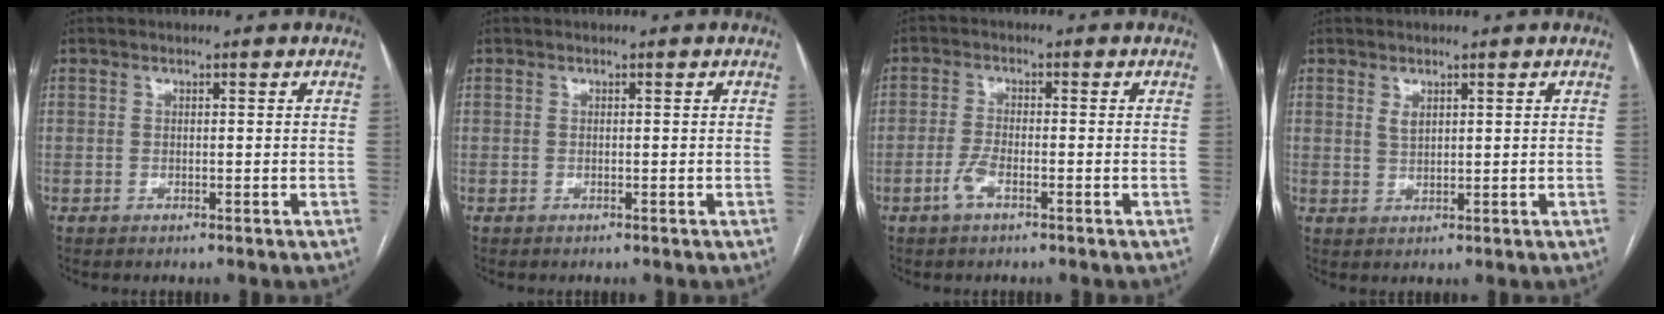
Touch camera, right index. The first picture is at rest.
{"total": 0.0}
{"total": 3.0, "force": [-1.7, 0.7, 2.4], "torque": [-0.056, -0.001, -0.035]}
{"total": 1.6, "force": [1.0, 0.8, 1.0], "torque": [-0.021, -0.001, 0.024]}